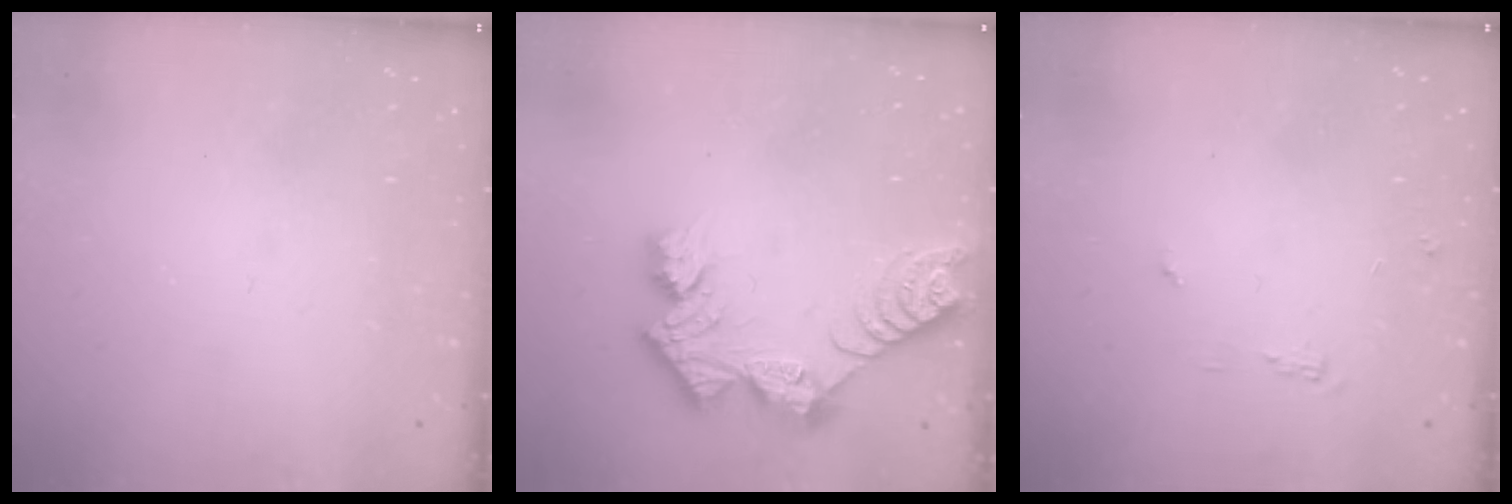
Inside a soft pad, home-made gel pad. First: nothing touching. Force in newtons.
{"total": 12.0, "press": 12.0, "slide": 1.0}
{"total": 5.3, "press": 5.3, "slide": 0.5}